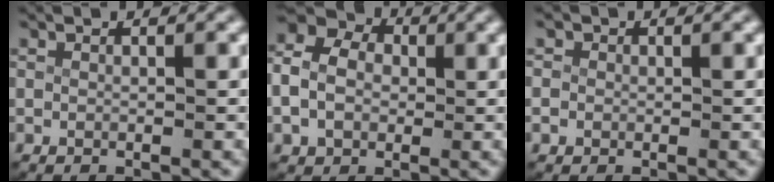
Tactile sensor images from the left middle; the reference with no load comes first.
{"total": 11.3, "force": [2.1, 9.6, 5.6], "torque": [-0.108, 0.025, 0.005]}
{"total": 1.8, "force": [-0.1, 1.8, 0.3], "torque": [-0.017, -0.005, -0.003]}